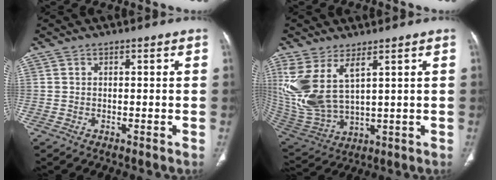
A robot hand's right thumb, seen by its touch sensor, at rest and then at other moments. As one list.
[{"total": 13.9, "force": [5.4, 6.3, 11.1], "torque": [-0.251, -0.024, 0.131]}]